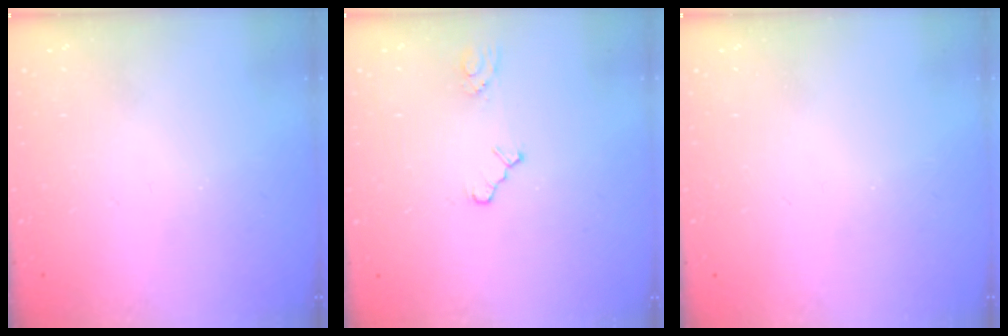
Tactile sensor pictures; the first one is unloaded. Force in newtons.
{"total": 2.5, "press": 2.5, "slide": 0.3}
{"total": 0.0}